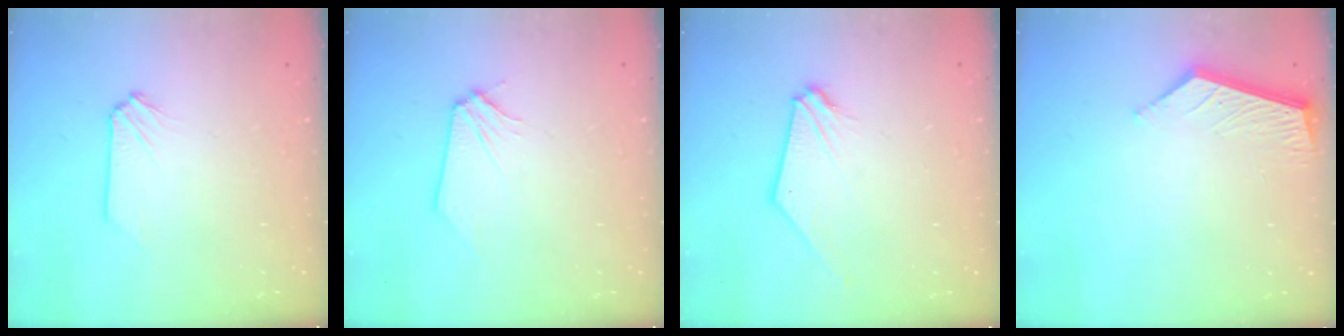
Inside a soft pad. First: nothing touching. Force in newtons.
{"total": 0.0}
{"total": 0.9, "press": 0.8, "slide": 0.2}
{"total": 6.5, "press": 6.5, "slide": 0.6}